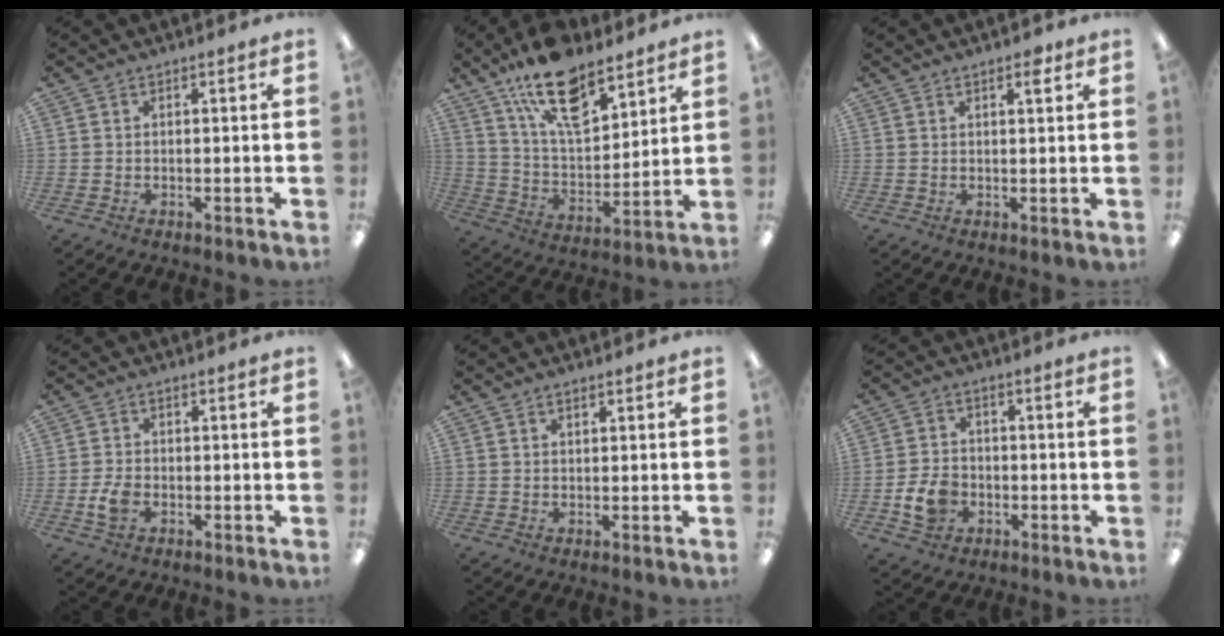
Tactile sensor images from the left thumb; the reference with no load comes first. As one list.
[{"total": 18.3, "force": [12.7, 7.9, 10.5], "torque": [-0.186, -0.061, 0.223]}, {"total": 2.3, "force": [1.6, 0.6, 1.5], "torque": [-0.017, -0.004, 0.024]}, {"total": 4.0, "force": [-1.2, 2.9, 2.6], "torque": [-0.055, 0.003, -0.022]}, {"total": 0.8, "force": [0.6, 0.3, 0.4], "torque": [-0.010, 0.002, 0.011]}, {"total": 6.8, "force": [-2.4, 5.2, 3.7], "torque": [-0.084, 0.010, -0.042]}]